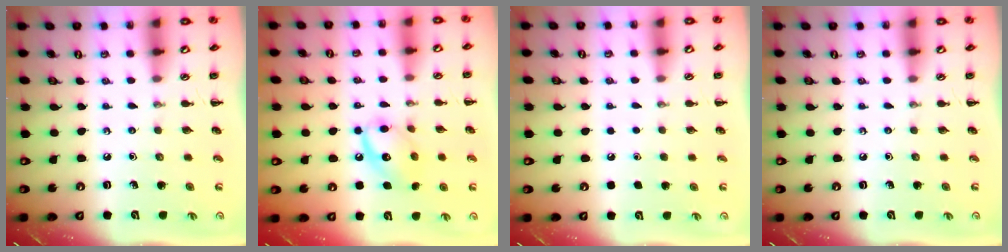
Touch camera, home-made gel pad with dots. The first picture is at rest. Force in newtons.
{"total": 11.2, "press": 11.2, "slide": 0.4}
{"total": 1.7, "press": 1.7, "slide": 0.1}
{"total": 0.0}